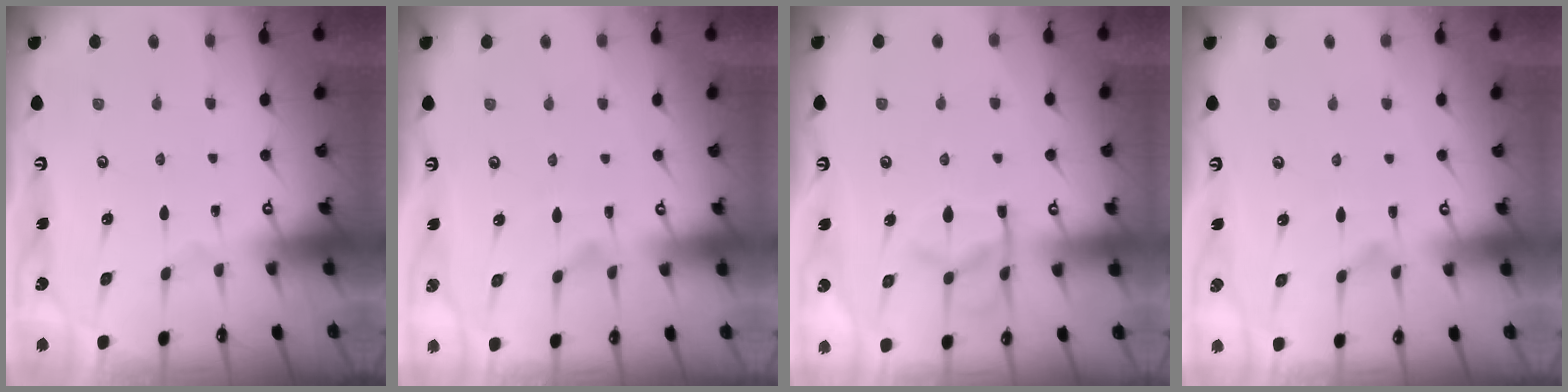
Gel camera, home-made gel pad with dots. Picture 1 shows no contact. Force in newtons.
{"total": 1.2, "press": 0.5, "slide": 1.1}
{"total": 11.1, "press": 11.0, "slide": 1.4}
{"total": 1.4, "press": 0.7, "slide": 1.2}